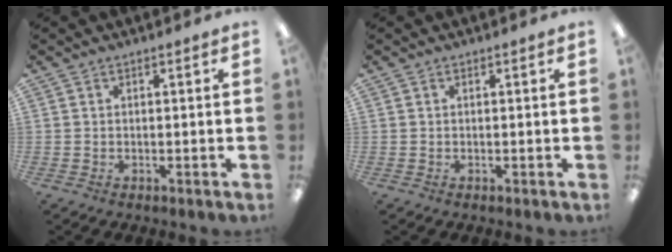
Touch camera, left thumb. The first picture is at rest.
{"total": 0.0}